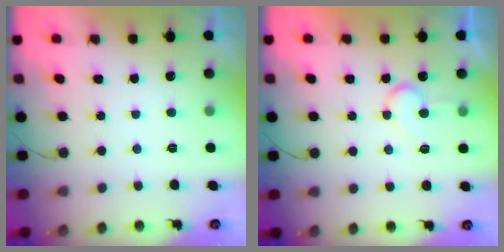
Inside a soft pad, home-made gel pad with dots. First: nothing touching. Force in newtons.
{"total": 7.4, "press": 7.4, "slide": 0.5}